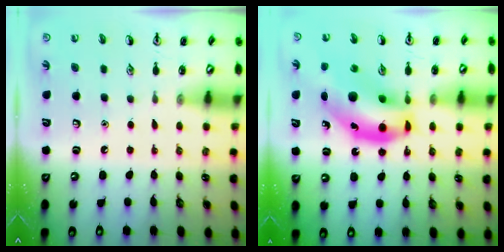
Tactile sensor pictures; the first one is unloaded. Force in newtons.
{"total": 17.0, "press": 16.3, "slide": 4.8}